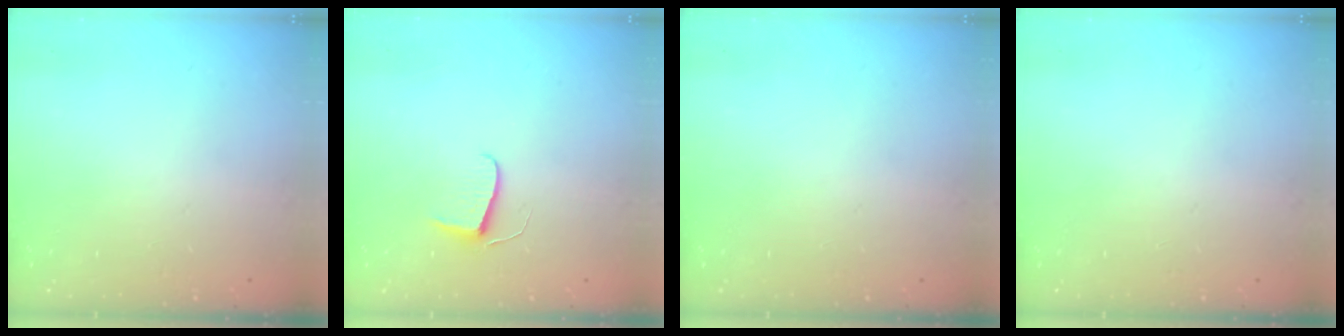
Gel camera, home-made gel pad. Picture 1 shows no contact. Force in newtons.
{"total": 5.9, "press": 5.8, "slide": 0.6}
{"total": 0.0}
{"total": 0.0}